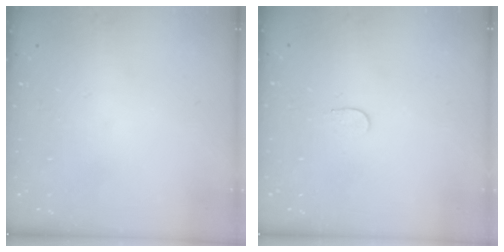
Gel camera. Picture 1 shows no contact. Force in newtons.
{"total": 4.9, "press": 4.9, "slide": 0.3}